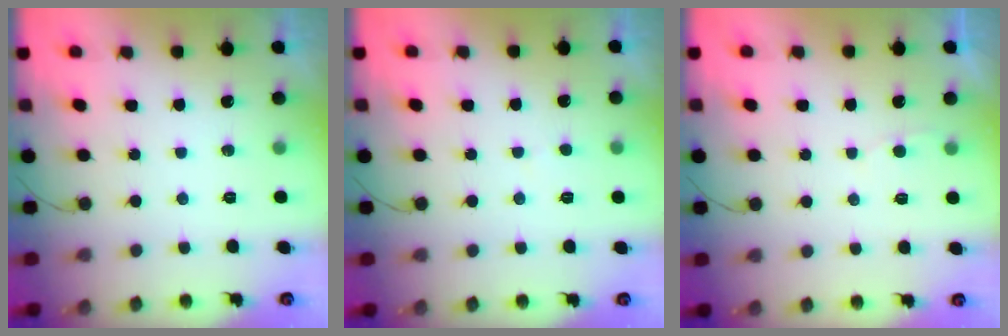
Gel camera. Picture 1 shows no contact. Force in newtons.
{"total": 2.1, "press": 2.1, "slide": 0.2}
{"total": 2.0, "press": 2.0, "slide": 0.2}